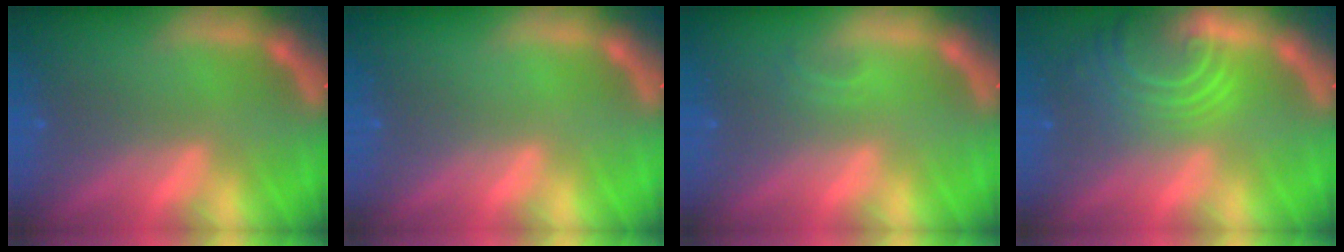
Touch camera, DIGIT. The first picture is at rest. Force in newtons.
{"total": 0.0}
{"total": 0.9}
{"total": 7.6}